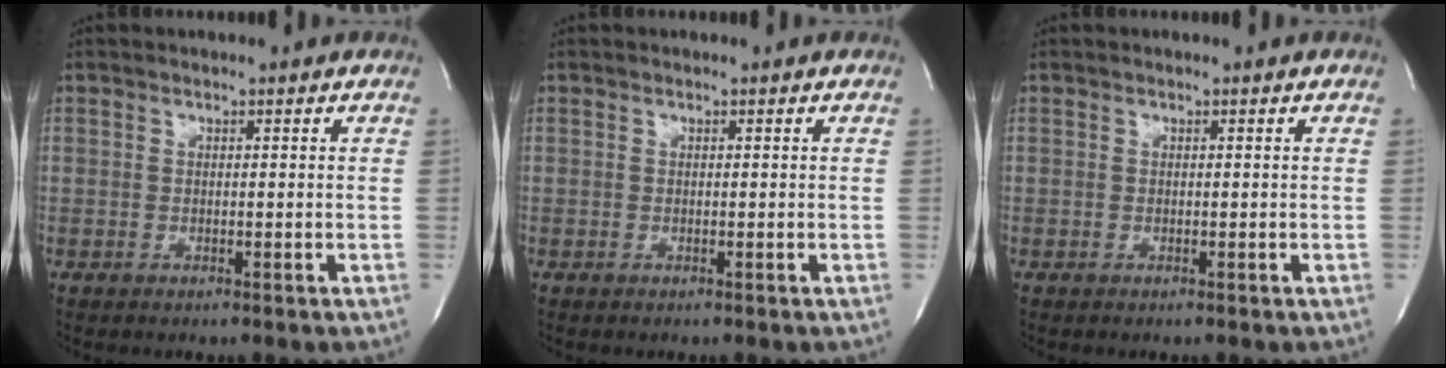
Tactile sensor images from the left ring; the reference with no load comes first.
{"total": 0.0}
{"total": 0.0}